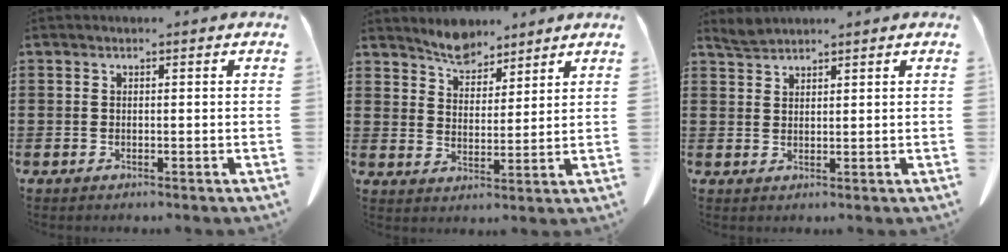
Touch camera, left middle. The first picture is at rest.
{"total": 5.1, "force": [4.7, 1.8, 0.7], "torque": [-0.023, -0.015, 0.087]}
{"total": 1.9, "force": [1.8, 0.3, 0.2], "torque": [-0.010, 0.005, 0.035]}